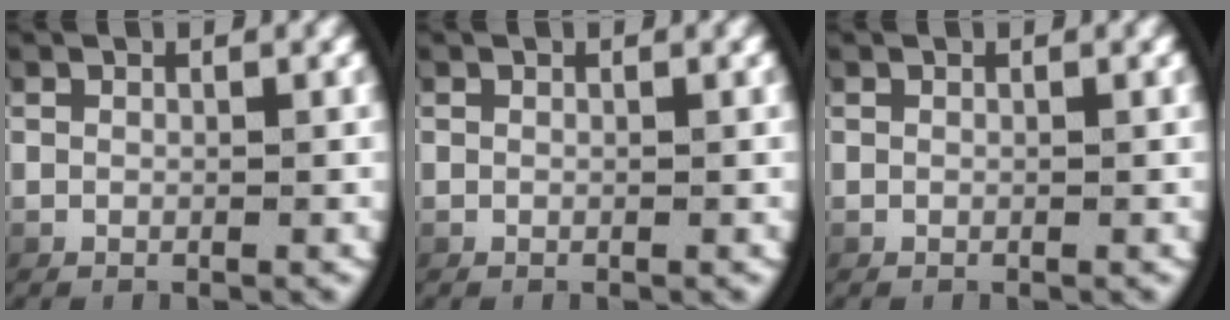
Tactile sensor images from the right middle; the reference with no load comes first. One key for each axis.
{"total": 0.0}
{"total": 0.0}